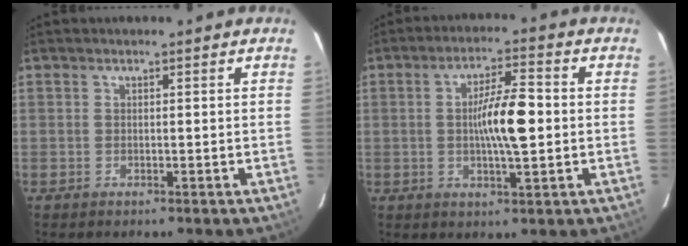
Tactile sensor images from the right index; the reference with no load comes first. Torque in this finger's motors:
{"motor_torque": [0.45, -0.08, 0.36, 0.13]}